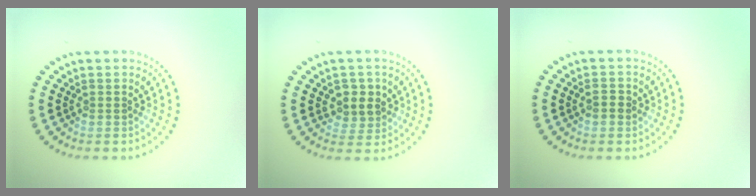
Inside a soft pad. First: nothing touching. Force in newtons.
{"total": 2.5, "press": 2.3, "slide": 0.9}
{"total": 0.9, "press": 0.9, "slide": 0.2}